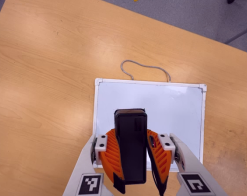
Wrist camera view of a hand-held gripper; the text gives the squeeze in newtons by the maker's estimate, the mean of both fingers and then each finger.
{"total": 9.7, "left": 8.2, "right": 11.1}